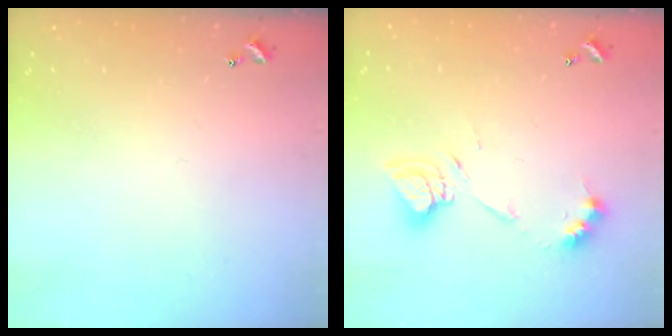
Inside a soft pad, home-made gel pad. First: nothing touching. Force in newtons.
{"total": 10.9, "press": 10.9, "slide": 1.0}